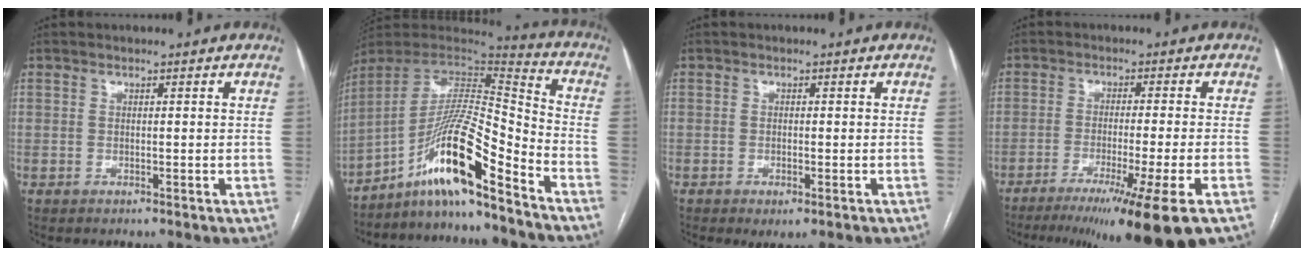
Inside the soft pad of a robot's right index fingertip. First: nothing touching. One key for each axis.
{"total": 15.9, "fx": -10.5, "fy": 0.4, "fz": 12.0, "tx": -0.216, "ty": 0.014, "tz": -0.184}
{"total": 2.3, "fx": -1.1, "fy": 0.6, "fz": 1.8, "tx": -0.025, "ty": -0.004, "tz": -0.011}
{"total": 15.2, "fx": -10.4, "fy": -1.8, "fz": 10.9, "tx": -0.136, "ty": -0.048, "tz": -0.160}